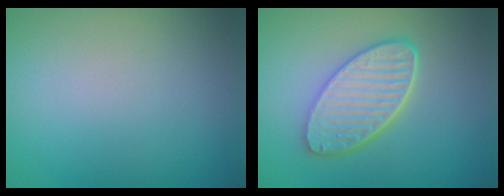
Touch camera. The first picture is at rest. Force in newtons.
{"total": 5.7, "press": 4.4, "slide": 3.6}